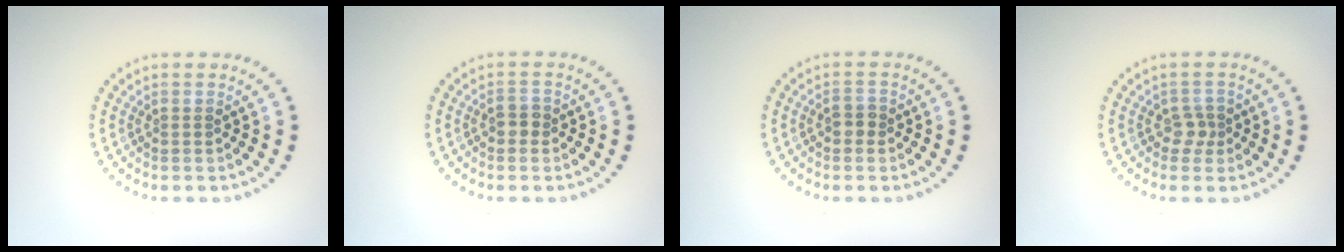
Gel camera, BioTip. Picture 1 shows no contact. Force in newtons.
{"total": 1.3, "press": 1.3, "slide": 0.3}
{"total": 1.3, "press": 1.3, "slide": 0.3}
{"total": 1.6, "press": 1.3, "slide": 0.9}